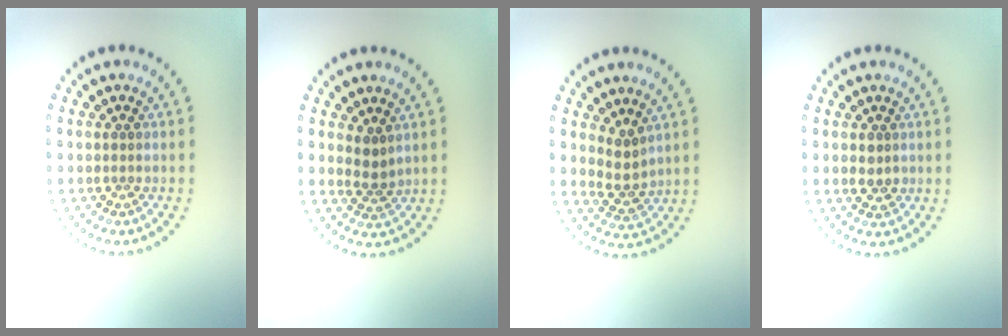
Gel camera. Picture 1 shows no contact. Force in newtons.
{"total": 1.6, "press": 1.2, "slide": 1.0}
{"total": 2.1, "press": 1.6, "slide": 1.4}
{"total": 1.2, "press": 1.2, "slide": 0.1}